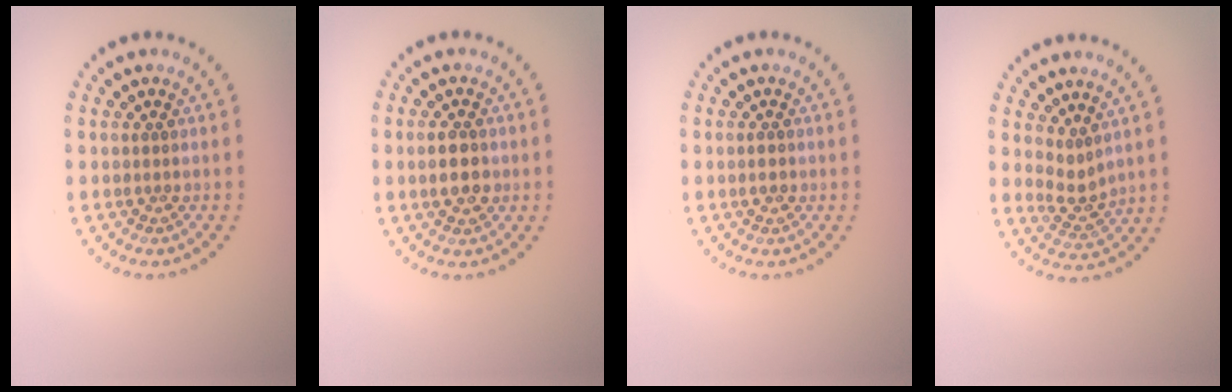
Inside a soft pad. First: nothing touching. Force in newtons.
{"total": 2.6, "press": 2.6, "slide": 0.0}
{"total": 1.0, "press": 1.0, "slide": 0.2}
{"total": 2.1, "press": 1.5, "slide": 1.5}